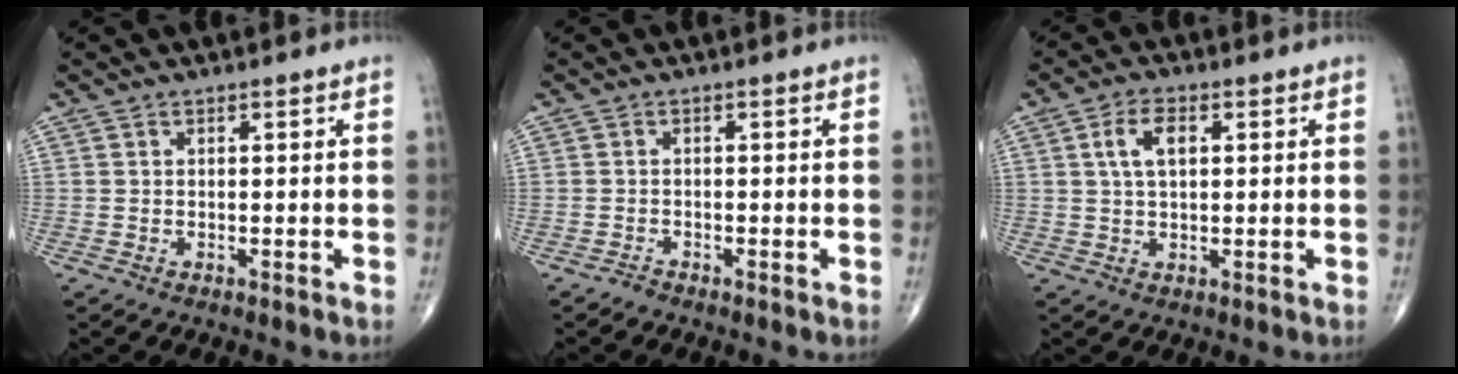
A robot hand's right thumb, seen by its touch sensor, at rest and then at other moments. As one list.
[{"total": 0.7, "force": [-0.7, 0.1, 0.2], "torque": [0.000, -0.001, -0.018]}, {"total": 5.2, "force": [1.4, 2.8, 4.2], "torque": [-0.078, 0.005, 0.024]}]